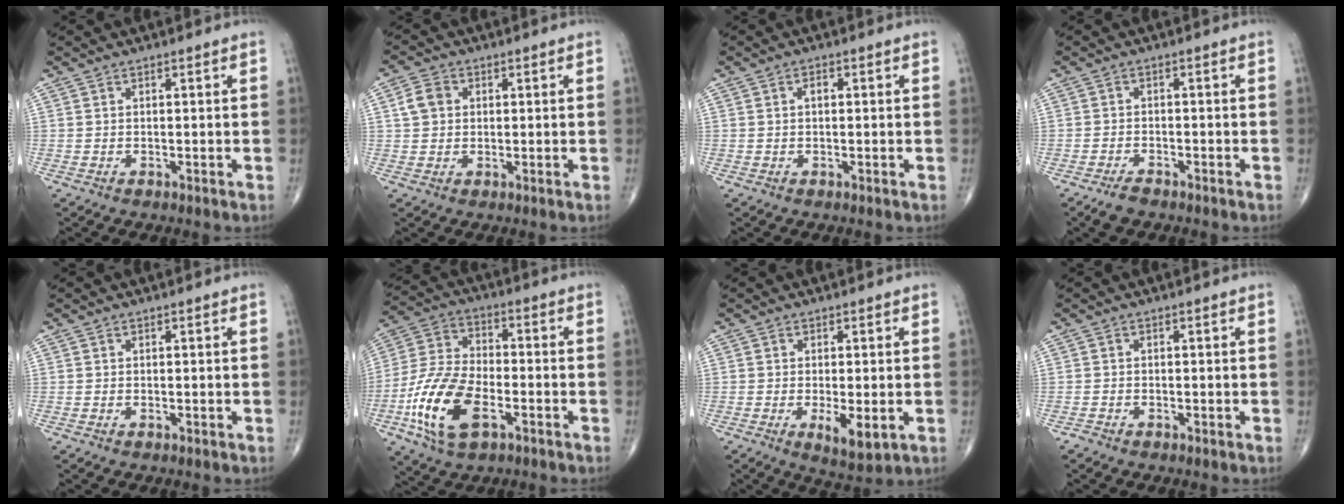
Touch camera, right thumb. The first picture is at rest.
{"total": 4.2, "force": [0.9, 3.5, 2.2], "torque": [-0.034, 0.006, 0.013]}
{"total": 1.4, "force": [0.2, 0.8, 1.1], "torque": [-0.016, 0.005, 0.000]}
{"total": 2.7, "force": [-2.2, 1.1, 1.2], "torque": [-0.027, 0.007, -0.038]}
{"total": 0.0}
{"total": 16.0, "force": [-6.0, 8.2, 12.4], "torque": [-0.253, 0.021, -0.115]}
{"total": 5.7, "force": [-1.4, 2.0, 5.1], "torque": [-0.083, -0.016, -0.018]}
{"total": 0.7, "force": [-0.6, 0.3, 0.0], "torque": [-0.002, 0.001, -0.016]}